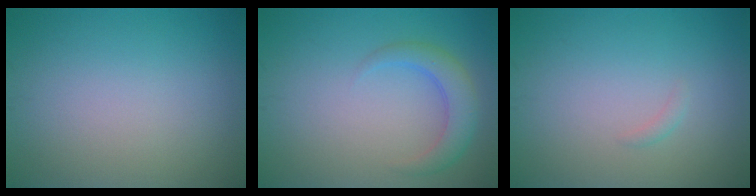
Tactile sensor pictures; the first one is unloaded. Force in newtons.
{"total": 3.0, "press": 3.0, "slide": 0.1}
{"total": 0.5, "press": 0.5, "slide": 0.1}